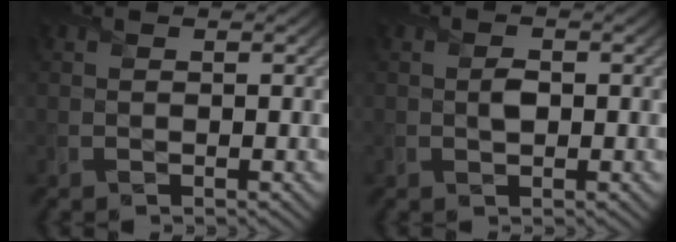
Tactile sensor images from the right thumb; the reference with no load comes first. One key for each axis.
{"total": 1.6, "fx": -0.1, "fy": 1.0, "fz": 1.2, "tx": -0.022, "ty": -0.001, "tz": -0.002}